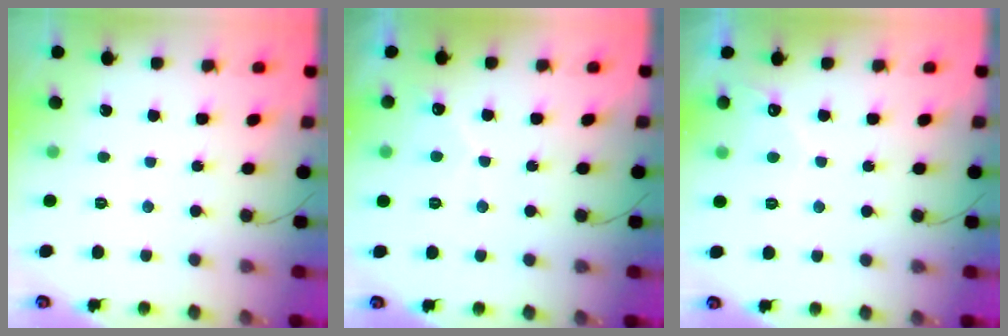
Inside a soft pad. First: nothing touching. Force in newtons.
{"total": 2.5, "press": 2.5, "slide": 0.1}
{"total": 2.5, "press": 2.5, "slide": 0.1}